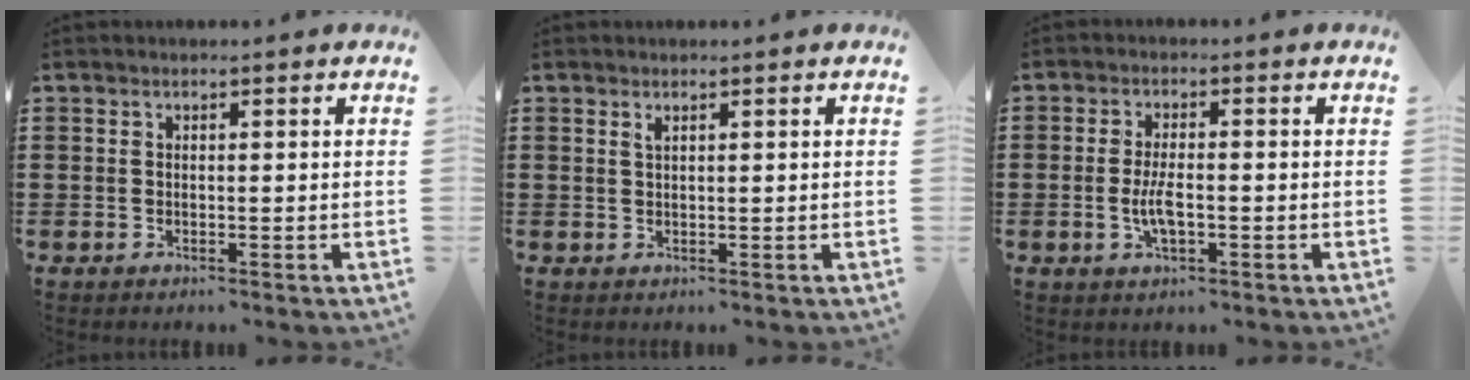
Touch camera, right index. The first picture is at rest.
{"total": 0.8, "force": [0.6, 0.2, 0.5], "torque": [-0.012, 0.001, 0.010]}
{"total": 4.2, "force": [-0.9, 1.4, 3.9], "torque": [-0.083, -0.003, -0.019]}